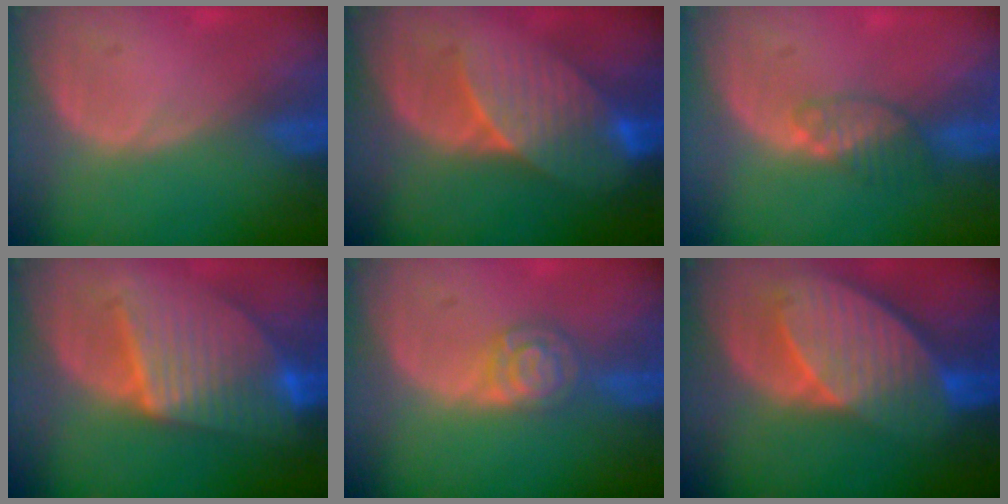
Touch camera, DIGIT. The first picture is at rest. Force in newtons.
{"total": 7.7, "press": 7.6, "slide": 1.6}
{"total": 3.3, "press": 3.1, "slide": 1.1}
{"total": 10.1, "press": 10.1, "slide": 0.7}
{"total": 4.8, "press": 4.2, "slide": 2.3}
{"total": 10.3, "press": 9.0, "slide": 5.0}